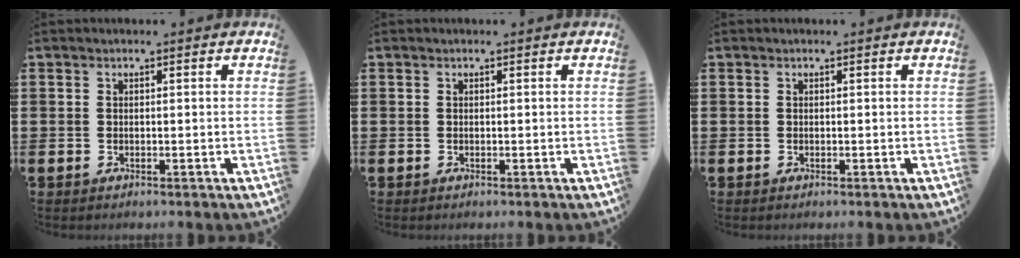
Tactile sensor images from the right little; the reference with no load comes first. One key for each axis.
{"total": 0.0}
{"total": 0.0}